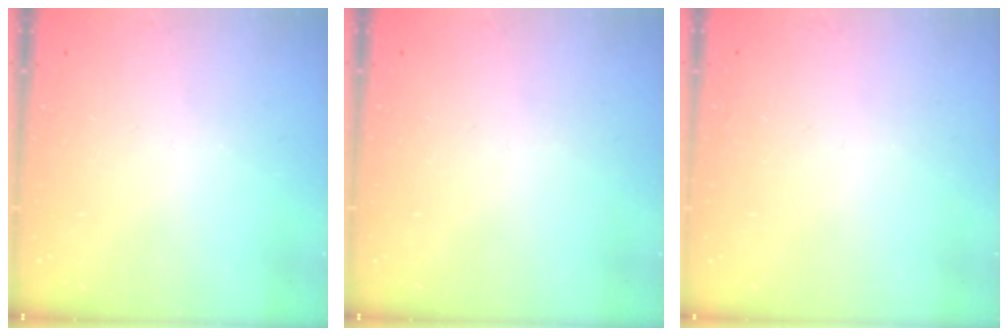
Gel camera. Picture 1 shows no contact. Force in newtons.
{"total": 0.0}
{"total": 1.6, "press": 1.6, "slide": 0.1}